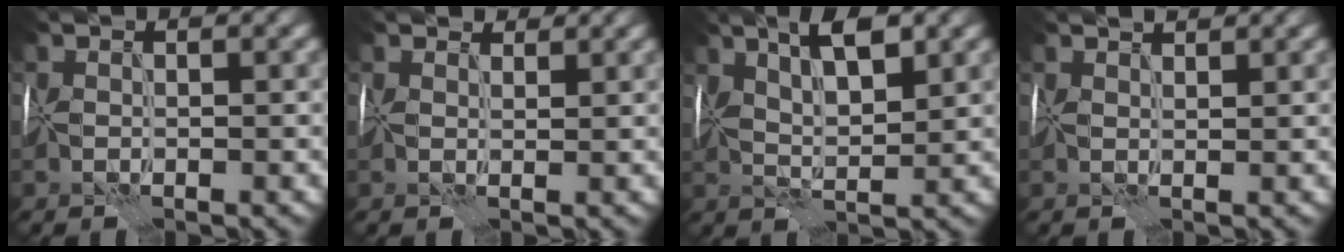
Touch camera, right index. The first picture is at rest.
{"total": 2.9, "force": [2.5, 1.1, 1.0], "torque": [-0.022, 0.001, 0.027]}
{"total": 5.2, "force": [2.3, 1.4, 4.5], "torque": [-0.072, 0.010, 0.029]}
{"total": 1.5, "force": [1.4, 0.0, 0.5], "torque": [-0.012, 0.003, 0.020]}